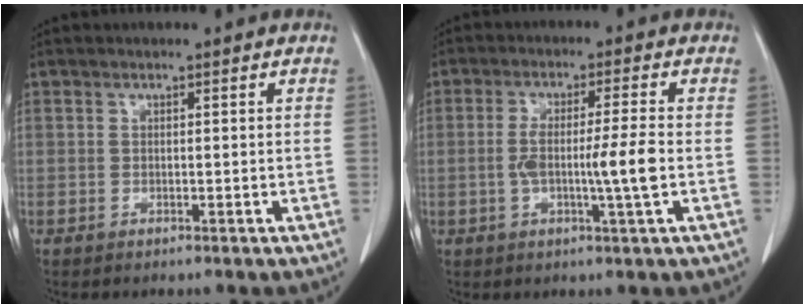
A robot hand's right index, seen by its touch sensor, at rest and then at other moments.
{"total": 7.2, "force": [-1.2, -0.4, 7.1], "torque": [-0.132, -0.002, -0.020]}